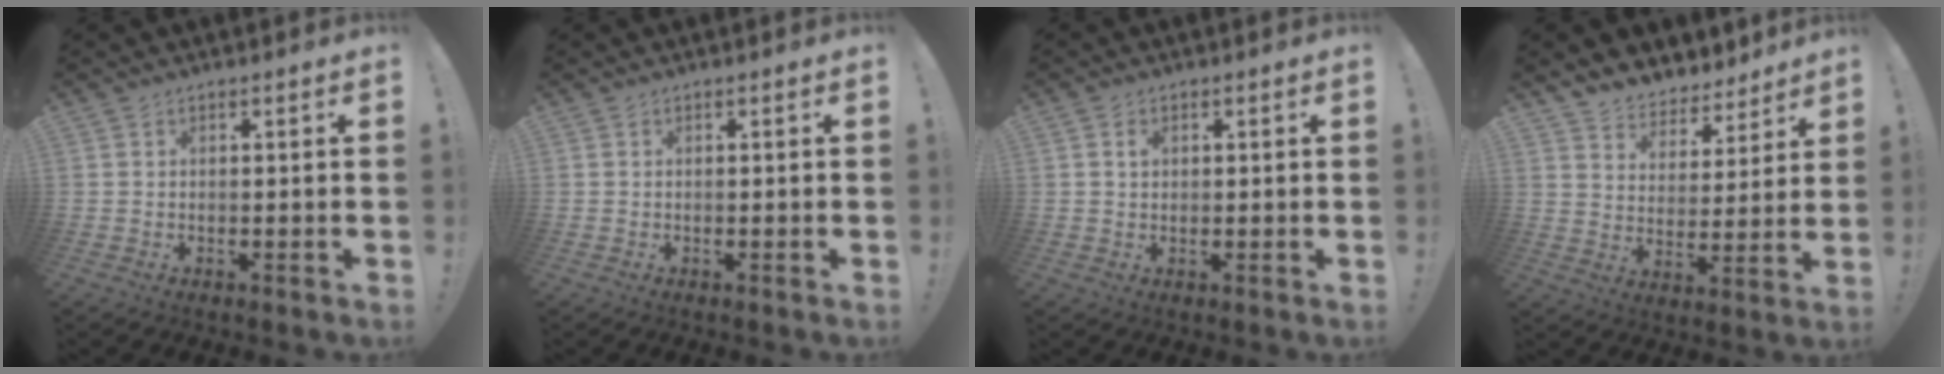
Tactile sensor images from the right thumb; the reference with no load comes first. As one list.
[{"total": 0.0}, {"total": 0.8, "force": [0.5, 0.5, 0.3], "torque": [-0.007, 0.002, 0.009]}, {"total": 6.6, "force": [5.5, 3.6, 0.6], "torque": [-0.014, -0.058, 0.107]}]